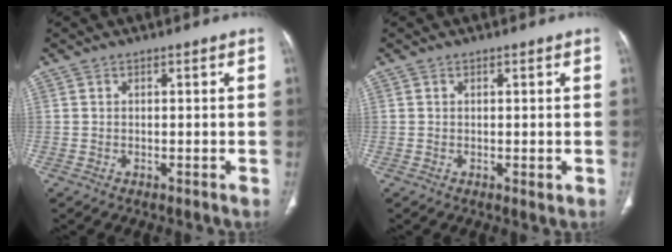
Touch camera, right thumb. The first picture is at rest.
{"total": 0.9, "force": [0.0, 0.4, 0.8], "torque": [-0.011, -0.004, 0.002]}